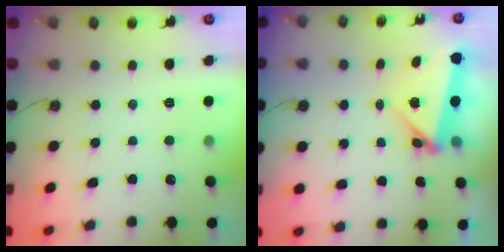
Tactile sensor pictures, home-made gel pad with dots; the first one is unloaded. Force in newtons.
{"total": 5.6, "press": 5.6, "slide": 0.4}